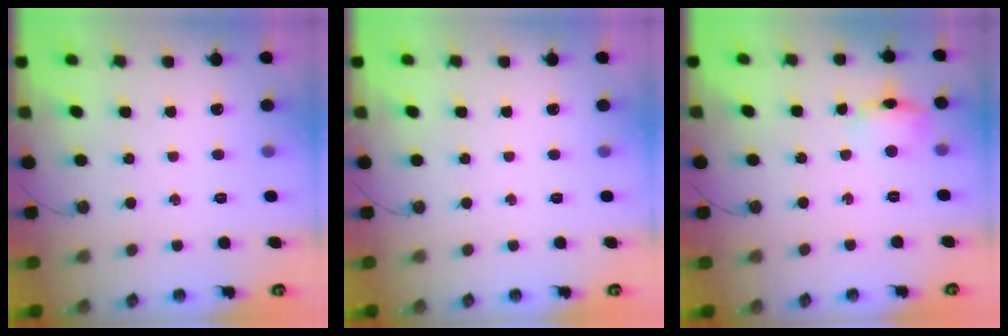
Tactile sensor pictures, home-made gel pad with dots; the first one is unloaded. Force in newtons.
{"total": 0.0}
{"total": 8.4, "press": 8.3, "slide": 1.2}